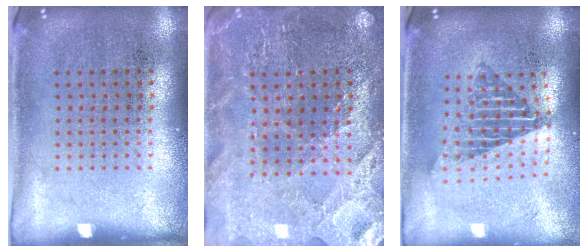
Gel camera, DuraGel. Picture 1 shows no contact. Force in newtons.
{"total": 2.8, "press": 2.7, "slide": 0.3}
{"total": 1.7, "press": 1.4, "slide": 1.0}